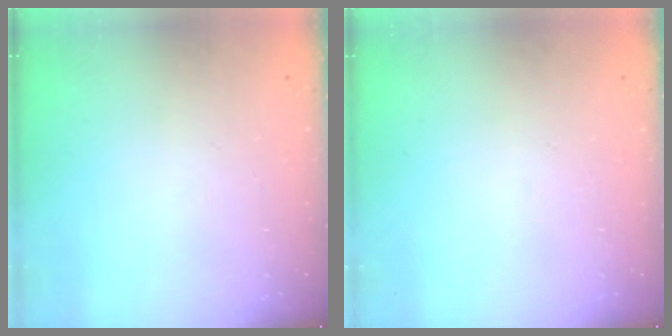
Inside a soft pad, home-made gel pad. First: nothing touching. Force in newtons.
{"total": 0.0}